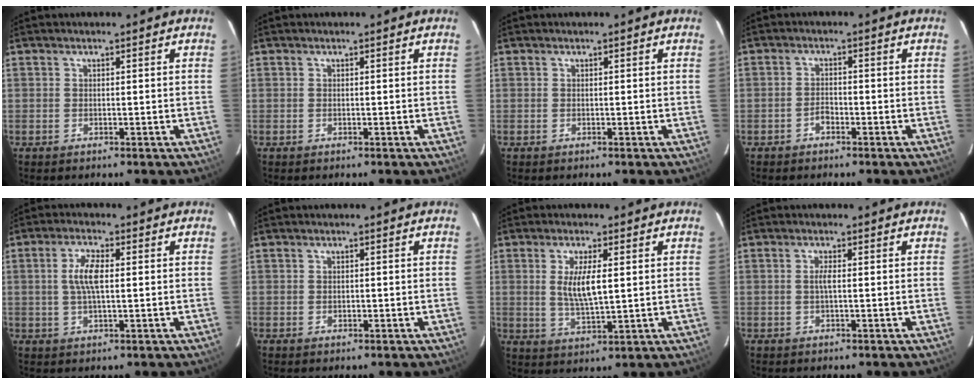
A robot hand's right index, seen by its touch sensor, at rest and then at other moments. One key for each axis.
{"total": 0.0}
{"total": 0.0}
{"total": 1.8, "fx": -1.3, "fy": 1.0, "fz": 0.7, "tx": -0.015, "ty": 0.005, "tz": -0.023}
{"total": 5.4, "fx": 0.6, "fy": 1.8, "fz": 5.0, "tx": -0.100, "ty": 0.007, "tz": 0.012}
{"total": 0.8, "fx": -0.1, "fy": 0.8, "fz": 0.3, "tx": -0.002, "ty": 0.001, "tz": -0.002}
{"total": 7.0, "fx": 1.2, "fy": 1.9, "fz": 6.6, "tx": -0.127, "ty": -0.005, "tz": 0.026}
{"total": 1.5, "fx": -0.1, "fy": 0.0, "fz": 1.5, "tx": -0.028, "ty": 0.001, "tz": -0.004}